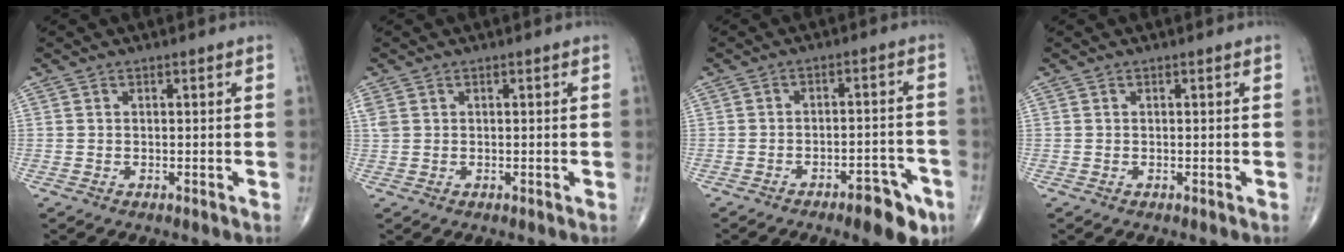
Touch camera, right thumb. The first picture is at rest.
{"total": 1.5, "force": [0.6, 1.1, 0.9], "torque": [-0.031, 0.009, 0.017]}
{"total": 8.7, "force": [-5.2, 3.1, 6.3], "torque": [-0.065, 0.034, -0.068]}
{"total": 0.0}